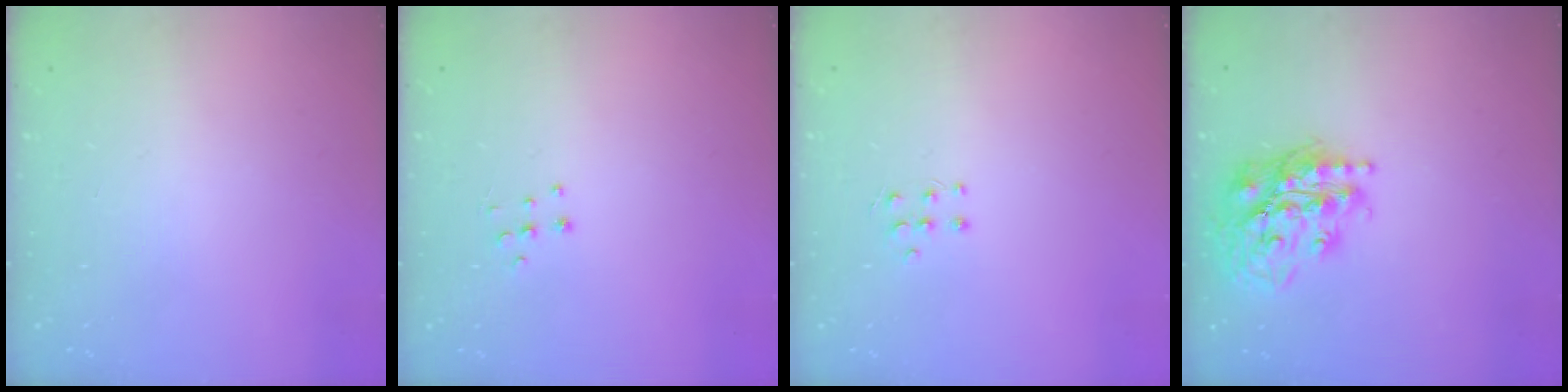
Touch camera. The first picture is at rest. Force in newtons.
{"total": 3.7, "press": 3.7, "slide": 0.2}
{"total": 4.8, "press": 4.7, "slide": 0.8}
{"total": 19.9, "press": 19.8, "slide": 2.4}